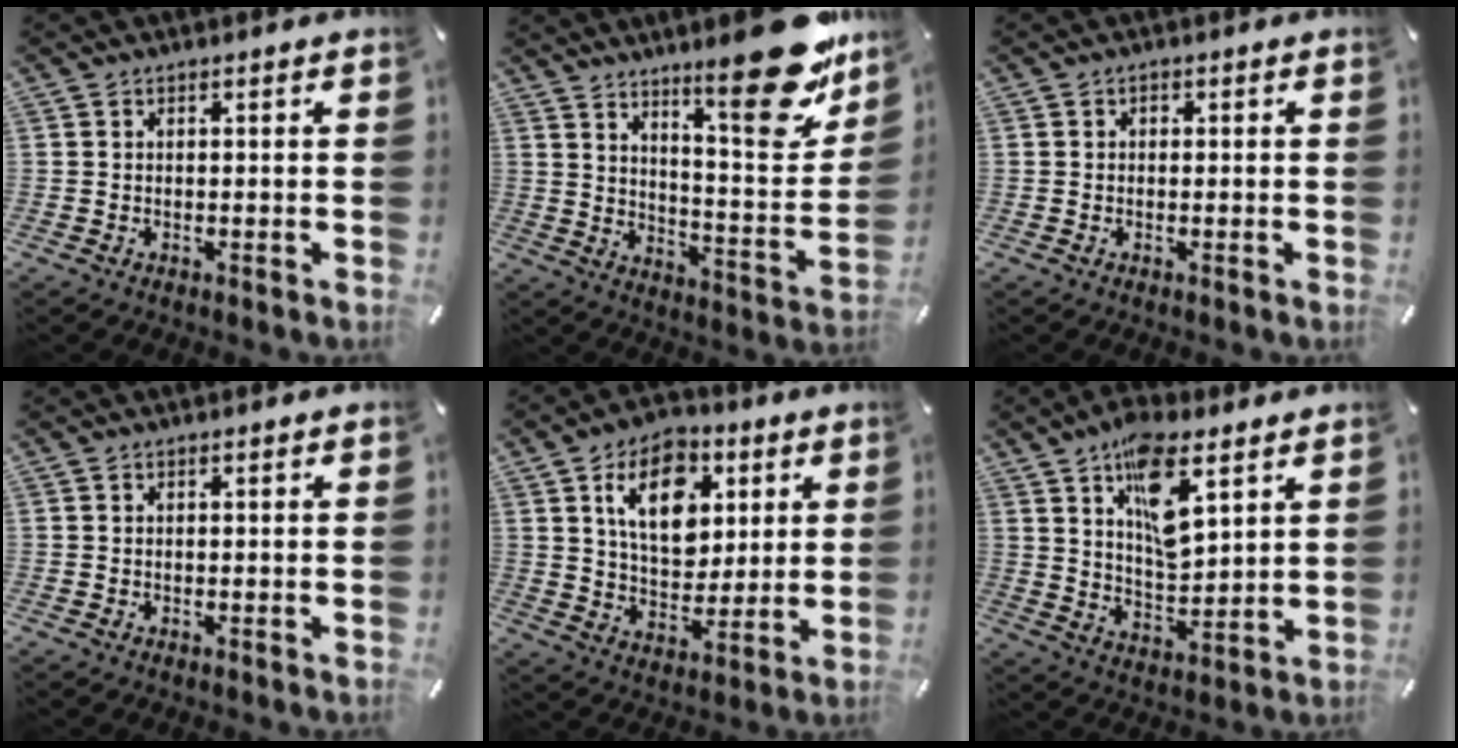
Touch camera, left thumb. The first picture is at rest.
{"total": 20.6, "force": [14.8, 5.5, 13.3], "torque": [-0.170, -0.123, 0.238]}
{"total": 0.7, "force": [0.0, 0.6, 0.3], "torque": [-0.004, 0.007, -0.003]}
{"total": 0.0}
{"total": 14.4, "force": [5.7, 10.0, 8.7], "torque": [-0.130, -0.011, 0.101]}
{"total": 13.9, "force": [7.5, 6.6, 9.7], "torque": [-0.155, -0.027, 0.131]}